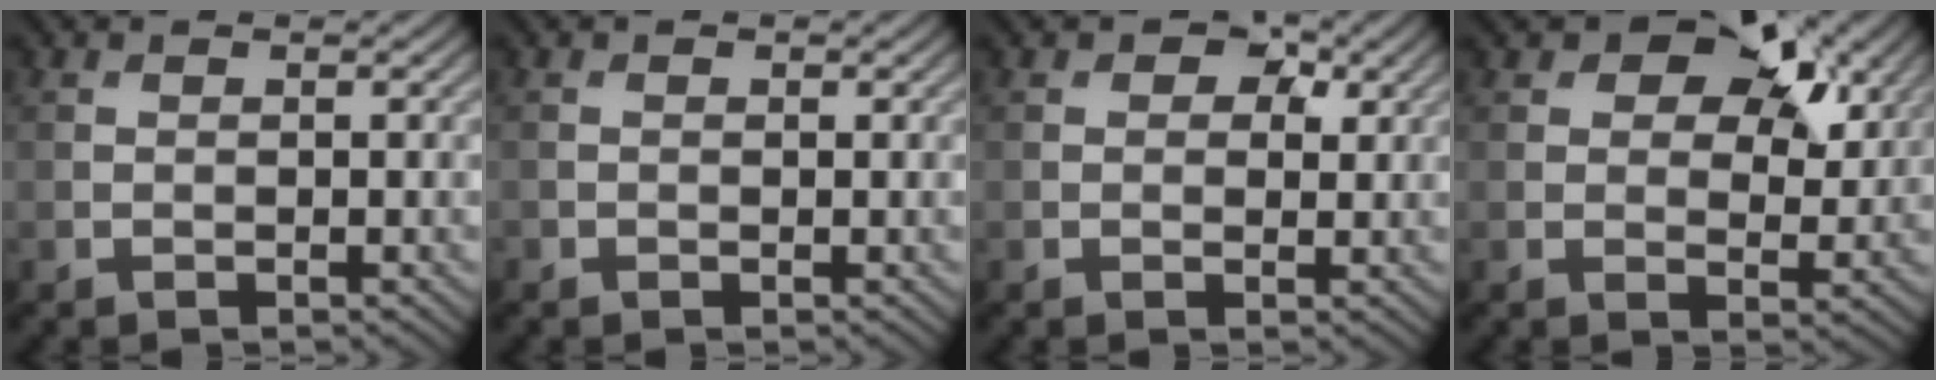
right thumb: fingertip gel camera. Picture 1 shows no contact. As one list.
[{"total": 0.0}, {"total": 3.3, "force": [1.5, 2.3, 1.9], "torque": [-0.024, -0.002, 0.012]}, {"total": 10.2, "force": [5.5, 5.6, 6.6], "torque": [-0.102, 0.005, 0.084]}]